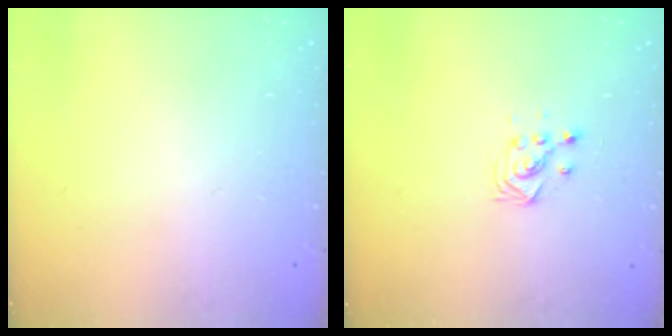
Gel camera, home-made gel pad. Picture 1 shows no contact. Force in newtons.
{"total": 2.9, "press": 2.9, "slide": 0.4}